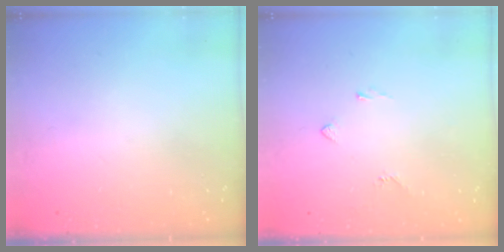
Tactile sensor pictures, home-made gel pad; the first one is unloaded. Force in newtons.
{"total": 2.3, "press": 2.2, "slide": 0.6}